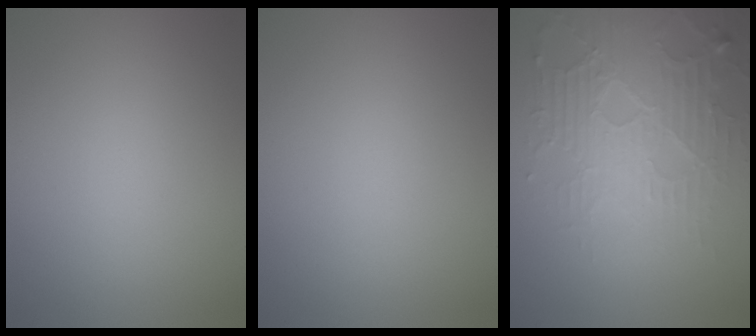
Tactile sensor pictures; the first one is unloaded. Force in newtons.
{"total": 0.0}
{"total": 5.3, "press": 4.9, "slide": 2.2}